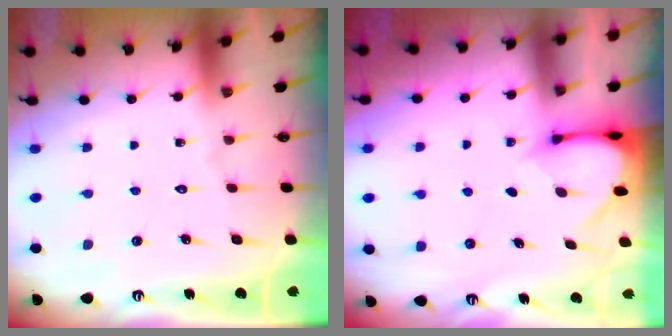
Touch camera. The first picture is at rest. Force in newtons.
{"total": 3.0, "press": 3.0, "slide": 0.3}